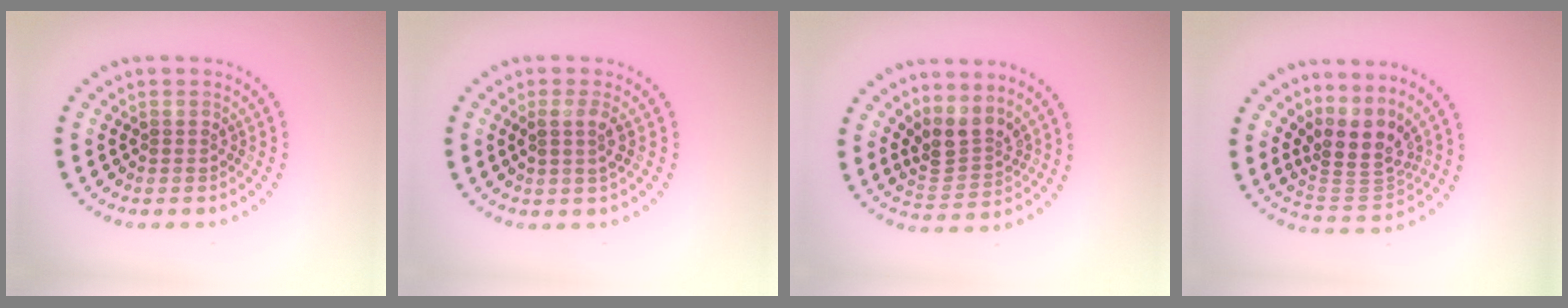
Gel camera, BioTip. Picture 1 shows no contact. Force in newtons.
{"total": 1.5, "press": 1.3, "slide": 0.7}
{"total": 3.3, "press": 2.7, "slide": 2.0}
{"total": 4.0, "press": 2.7, "slide": 2.9}